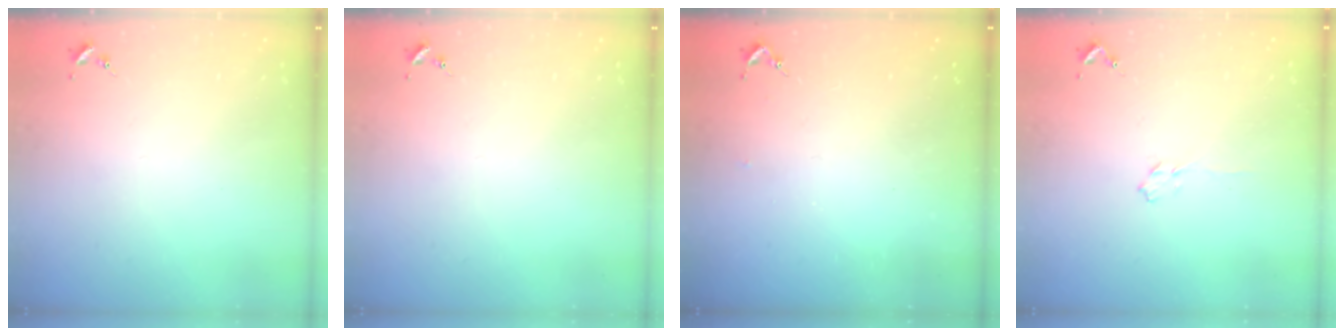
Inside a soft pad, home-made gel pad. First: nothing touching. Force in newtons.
{"total": 0.0}
{"total": 2.6, "press": 2.5, "slide": 0.3}
{"total": 3.9, "press": 3.9, "slide": 0.6}